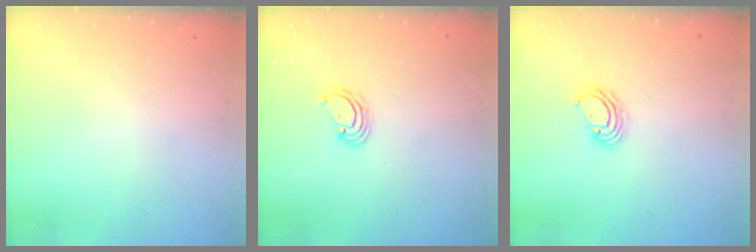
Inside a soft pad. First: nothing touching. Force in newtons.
{"total": 2.4, "press": 2.4, "slide": 0.2}
{"total": 4.0, "press": 3.9, "slide": 0.3}